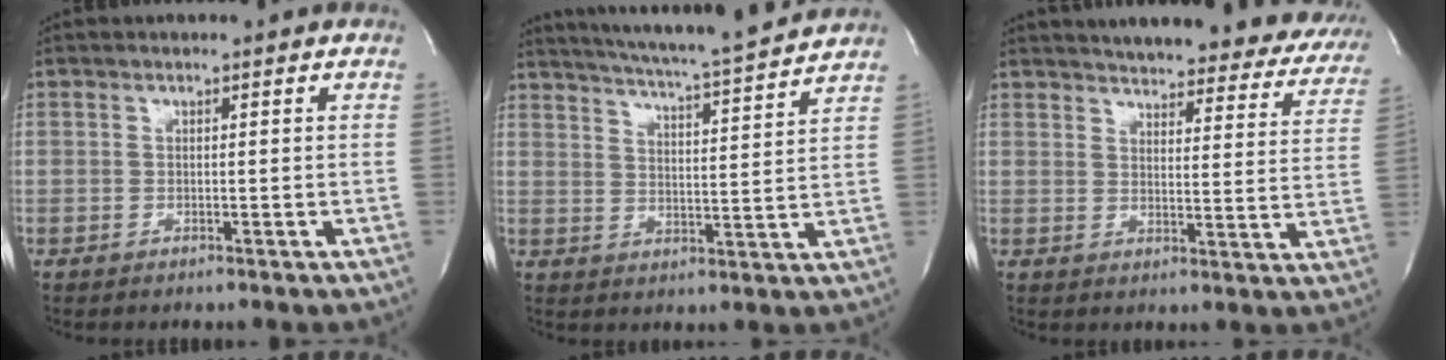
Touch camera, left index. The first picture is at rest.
{"total": 15.2, "force": [13.9, -0.3, 6.2], "torque": [-0.110, -0.021, 0.192]}
{"total": 26.9, "force": [24.5, 6.2, 9.1], "torque": [-0.129, -0.061, 0.277]}